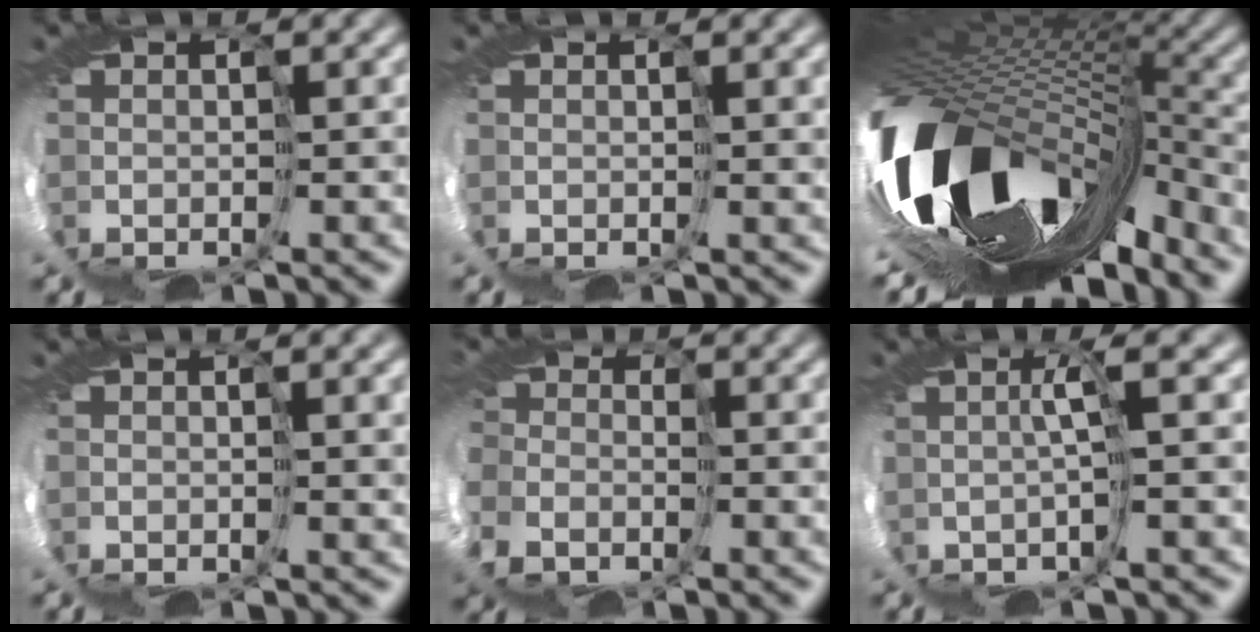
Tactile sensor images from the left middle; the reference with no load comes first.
{"total": 2.9, "force": [1.1, 0.8, 2.6], "torque": [-0.044, 0.005, 0.015]}
{"total": 13.7, "force": [-4.0, 6.8, 11.2], "torque": [-0.229, -0.060, -0.048]}
{"total": 3.7, "force": [1.3, 1.1, 3.2], "torque": [-0.057, 0.006, 0.020]}
{"total": 7.1, "force": [-4.1, 5.2, 2.5], "torque": [-0.079, -0.030, -0.060]}
{"total": 2.6, "force": [1.5, -0.5, 2.0], "torque": [-0.036, 0.007, 0.009]}